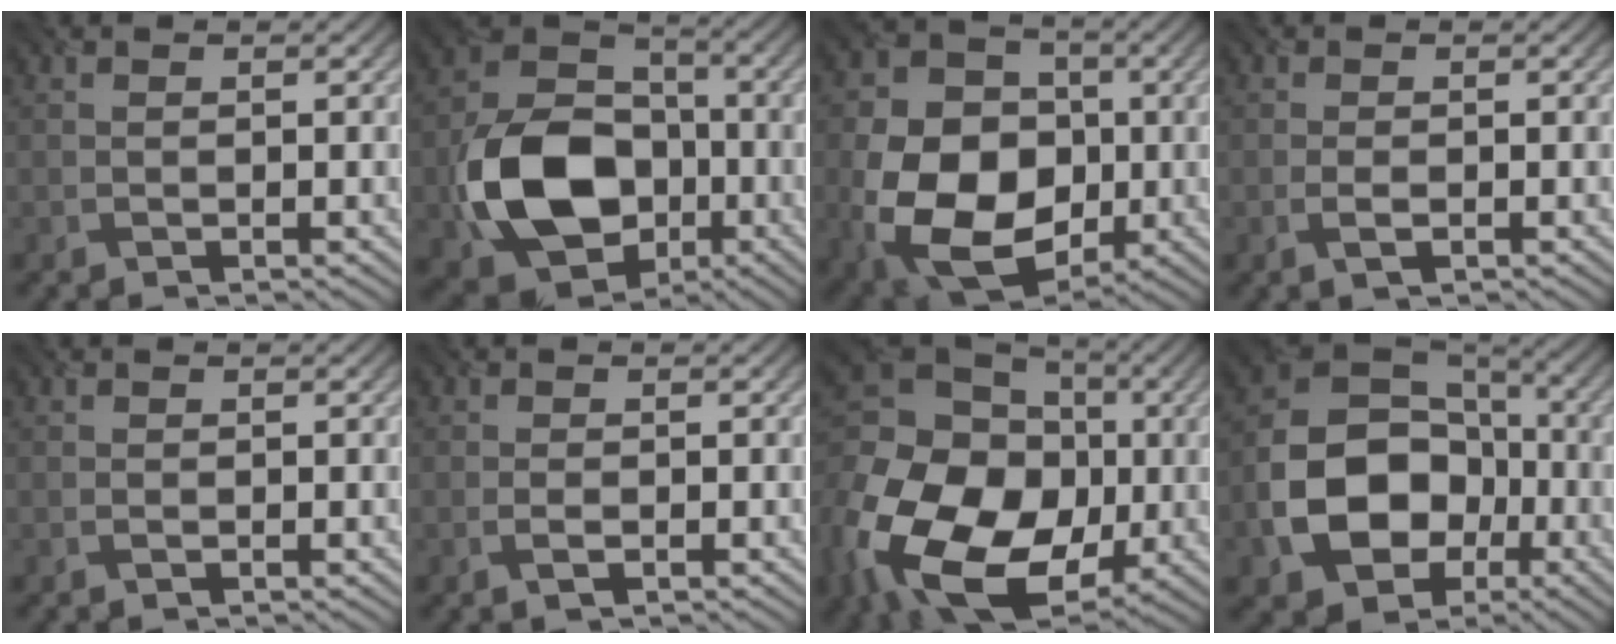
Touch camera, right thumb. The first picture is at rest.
{"total": 14.4, "force": [-4.1, 10.7, 8.7], "torque": [-0.188, -0.012, -0.088]}
{"total": 16.3, "force": [-3.0, 11.9, 10.7], "torque": [-0.220, -0.027, -0.058]}
{"total": 1.5, "force": [-0.6, 0.7, 1.2], "torque": [-0.031, -0.002, -0.012]}
{"total": 0.0}
{"total": 1.2, "force": [-0.5, 0.5, 0.9], "torque": [-0.025, -0.001, -0.010]}
{"total": 24.2, "force": [-5.3, 19.2, 13.8], "torque": [-0.319, -0.050, -0.120]}
{"total": 15.0, "force": [-3.9, 11.2, 9.1], "torque": [-0.184, -0.033, -0.073]}